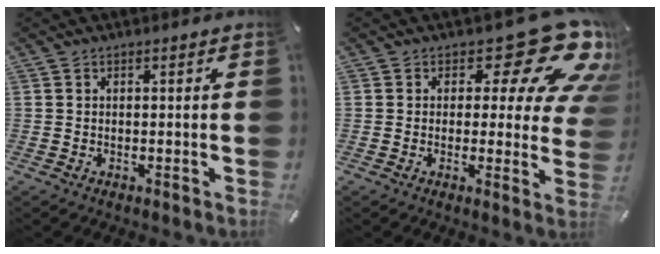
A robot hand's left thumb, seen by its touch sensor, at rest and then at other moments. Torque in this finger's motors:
{"motor_torque": [0.44, 0.16, 0.24, -0.26, 0.06]}